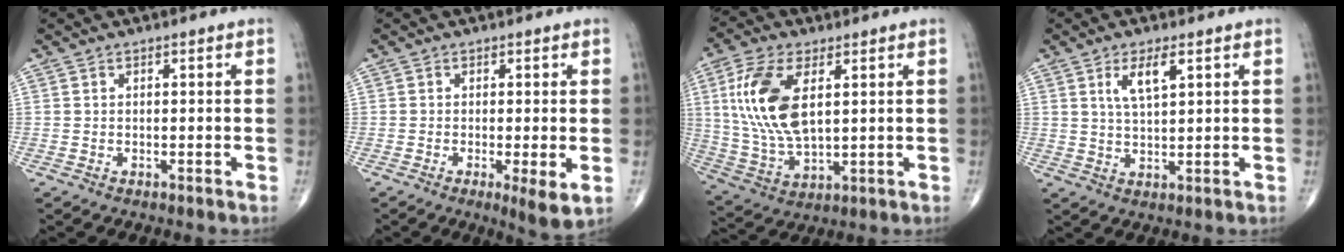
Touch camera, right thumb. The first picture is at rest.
{"total": 4.6, "force": [-1.0, 0.8, 4.5], "torque": [-0.079, -0.017, -0.019]}
{"total": 15.0, "force": [3.8, 7.4, 12.5], "torque": [-0.263, -0.010, 0.080]}
{"total": 5.4, "force": [2.4, 1.7, 4.6], "torque": [-0.085, -0.010, 0.048]}